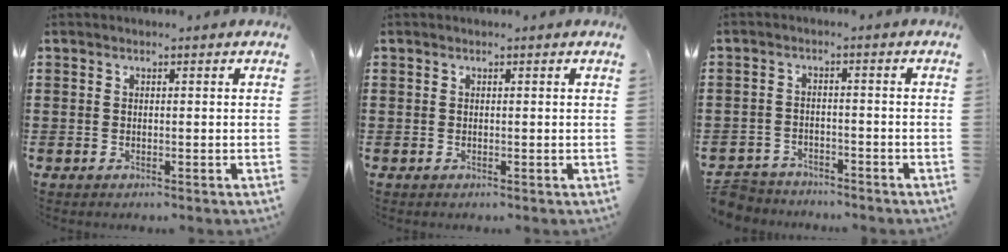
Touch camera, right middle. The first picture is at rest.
{"total": 0.0}
{"total": 3.6, "force": [-3.6, 0.7, -0.1], "torque": [-0.012, -0.004, -0.079]}